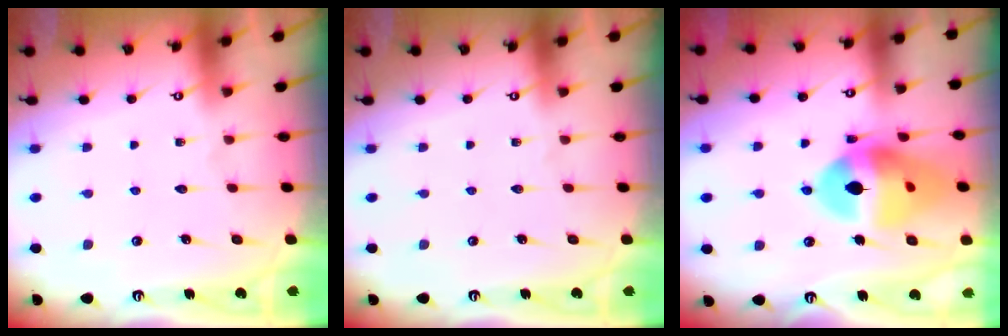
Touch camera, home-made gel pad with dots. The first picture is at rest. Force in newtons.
{"total": 0.0}
{"total": 17.9, "press": 17.8, "slide": 2.0}